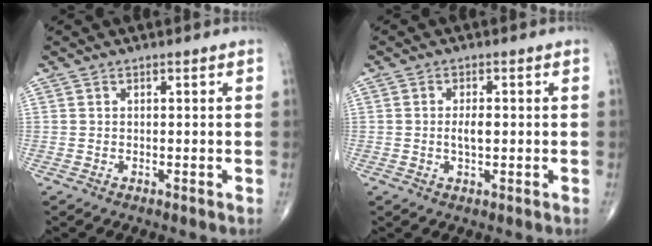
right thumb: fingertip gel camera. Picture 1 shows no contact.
{"total": 3.0, "force": [-0.1, 1.3, 2.6], "torque": [-0.049, -0.001, -0.003]}